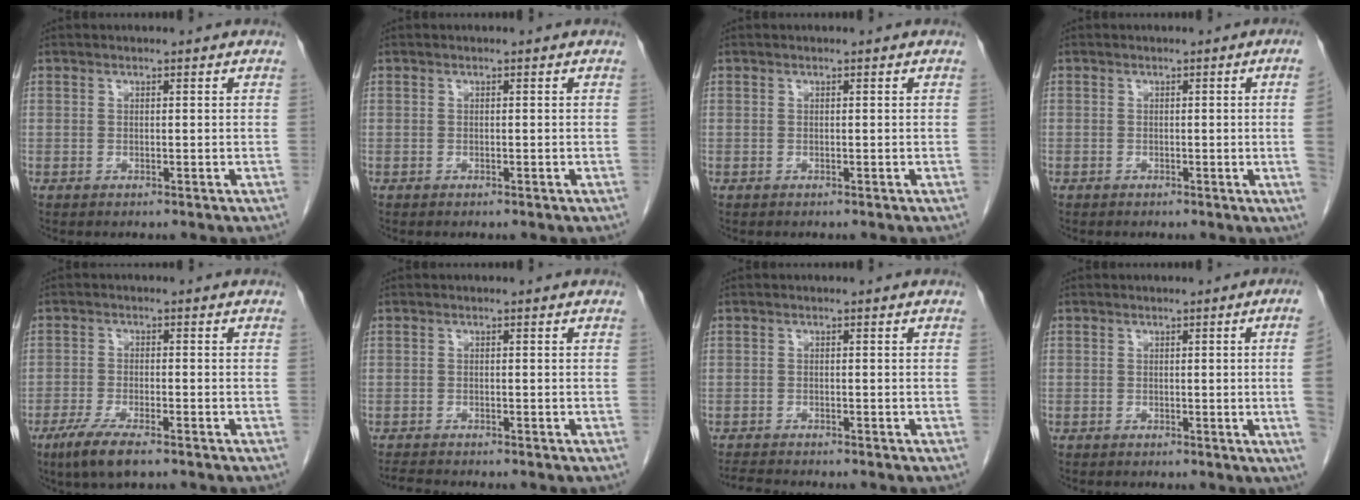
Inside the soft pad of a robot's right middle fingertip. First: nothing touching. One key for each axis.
{"total": 0.0}
{"total": 0.0}
{"total": 3.7, "fx": -0.3, "fy": -1.5, "fz": 3.3, "tx": -0.043, "ty": -0.005, "tz": -0.004}
{"total": 6.4, "fx": -4.2, "fy": 1.1, "fz": 4.7, "tx": -0.093, "ty": -0.015, "tz": -0.071}
{"total": 2.6, "fx": -2.5, "fy": 0.1, "fz": 0.8, "tx": -0.015, "ty": -0.011, "tz": -0.042}
{"total": 3.7, "fx": -3.5, "fy": 0.2, "fz": 1.3, "tx": -0.020, "ty": -0.014, "tz": -0.058}
{"total": 5.0, "fx": -0.3, "fy": -1.9, "fz": 4.6, "tx": -0.052, "ty": -0.009, "tz": -0.004}